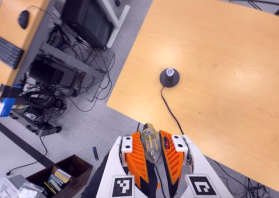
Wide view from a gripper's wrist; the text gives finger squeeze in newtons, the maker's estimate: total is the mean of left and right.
{"total": 20.6, "left": 24.3, "right": 16.9}